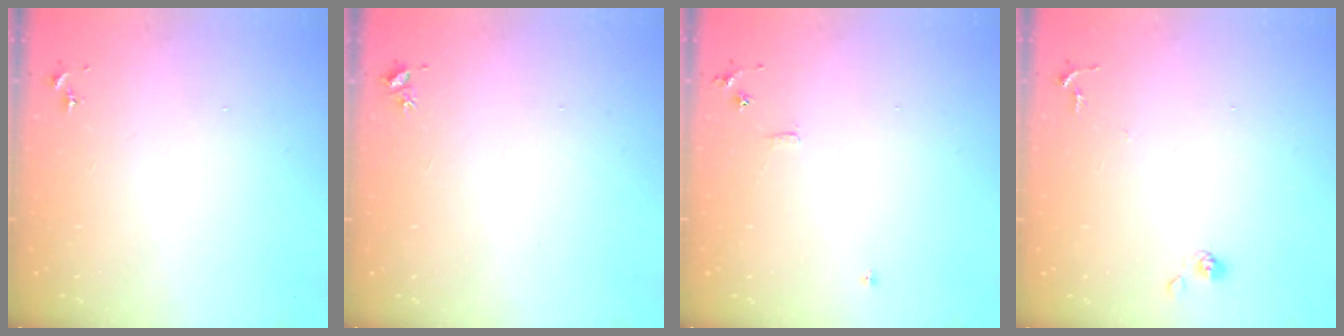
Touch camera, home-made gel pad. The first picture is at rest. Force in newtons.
{"total": 3.1, "press": 3.0, "slide": 0.3}
{"total": 5.6, "press": 5.6, "slide": 0.6}
{"total": 5.9, "press": 5.9, "slide": 0.5}